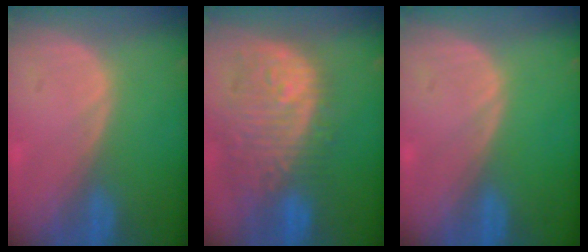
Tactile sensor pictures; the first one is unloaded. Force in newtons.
{"total": 12.1, "press": 10.8, "slide": 5.5}
{"total": 0.0}